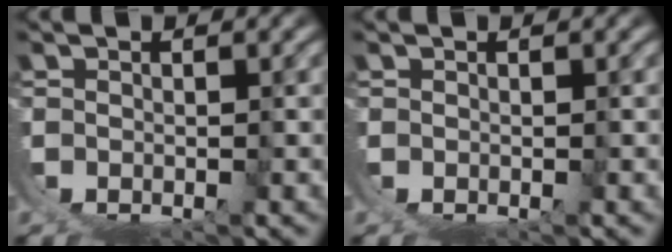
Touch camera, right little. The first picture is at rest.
{"total": 0.0}